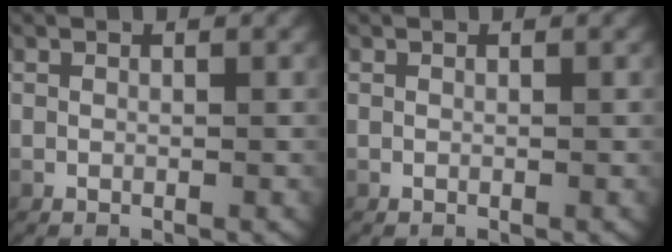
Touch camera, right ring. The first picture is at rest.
{"total": 0.0}